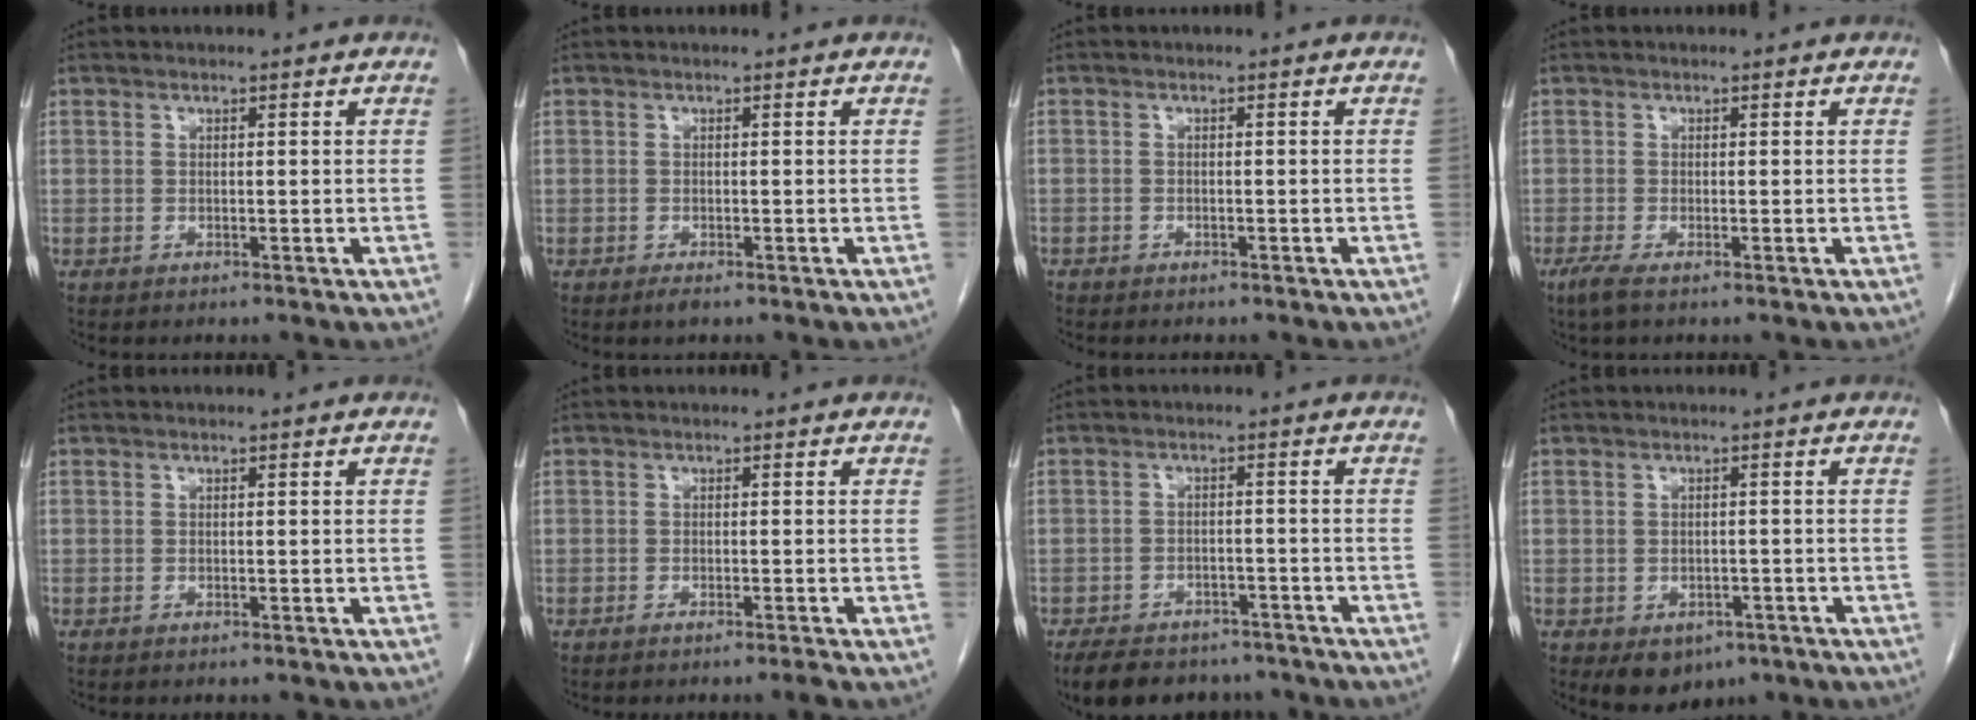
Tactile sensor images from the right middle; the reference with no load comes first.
{"total": 0.8, "force": [-0.6, 0.1, 0.5], "torque": [-0.009, -0.002, -0.009]}
{"total": 1.0, "force": [-0.8, 0.5, 0.2], "torque": [-0.007, 0.002, -0.015]}
{"total": 1.6, "force": [-1.0, 0.1, 1.3], "torque": [-0.032, -0.009, -0.026]}
{"total": 0.0}
{"total": 1.2, "force": [-0.9, -0.5, 0.5], "torque": [-0.008, 0.002, -0.018]}
{"total": 12.7, "force": [-10.4, 5.7, 4.4], "torque": [-0.082, 0.000, -0.141]}
{"total": 6.0, "force": [-3.7, 3.9, 2.7], "torque": [-0.031, 0.001, -0.043]}